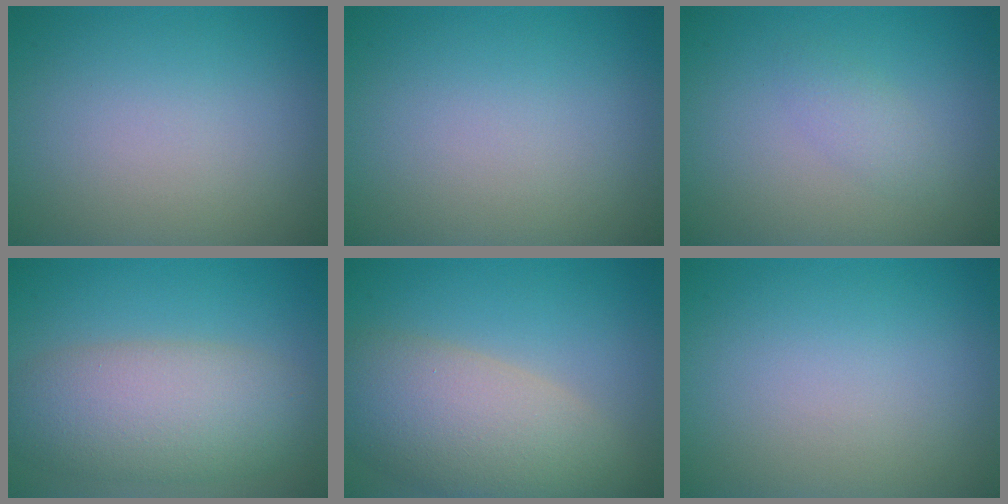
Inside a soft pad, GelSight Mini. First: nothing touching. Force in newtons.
{"total": 0.0}
{"total": 1.4, "press": 1.4, "slide": 0.1}
{"total": 7.2, "press": 7.2, "slide": 0.4}
{"total": 8.1, "press": 8.1, "slide": 0.7}
{"total": 0.0}